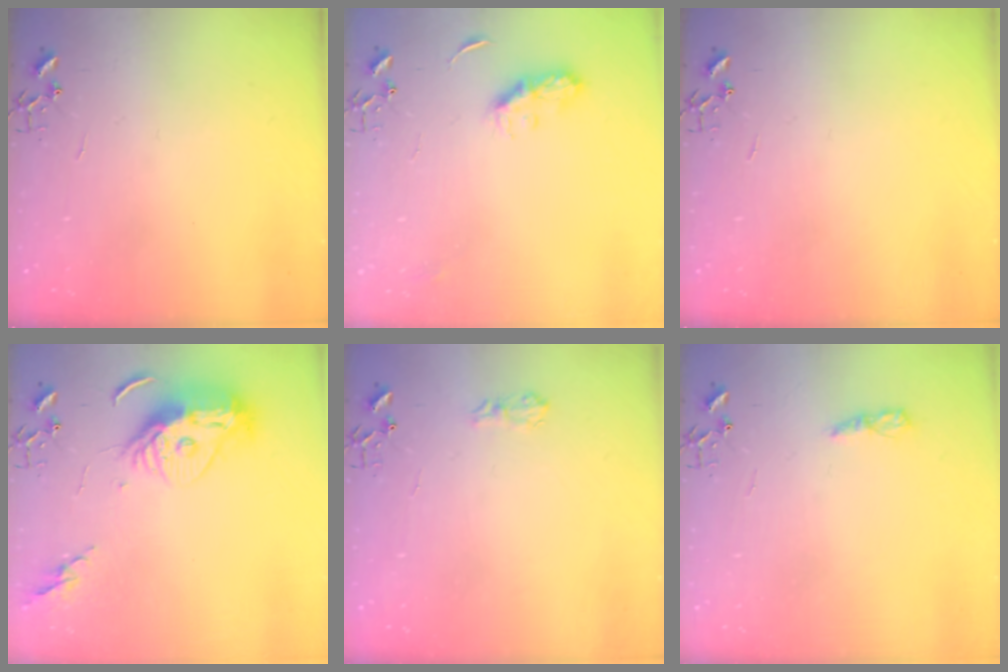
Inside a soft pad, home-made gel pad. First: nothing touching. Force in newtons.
{"total": 7.2, "press": 7.2, "slide": 0.3}
{"total": 0.0}
{"total": 13.5, "press": 13.4, "slide": 1.5}
{"total": 7.0, "press": 6.9, "slide": 0.9}
{"total": 6.8, "press": 6.8, "slide": 0.5}